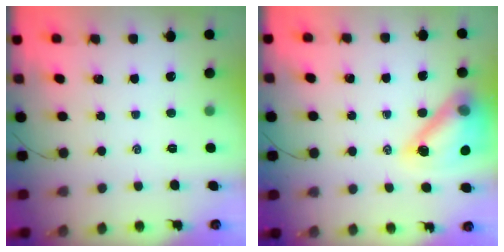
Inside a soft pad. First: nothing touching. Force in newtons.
{"total": 15.7, "press": 15.2, "slide": 4.2}